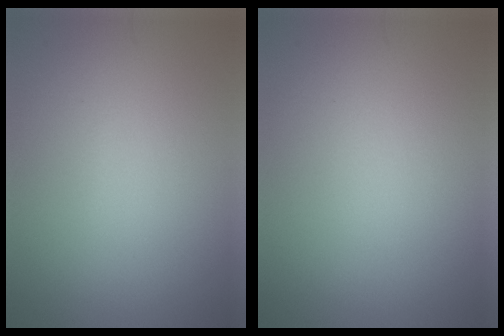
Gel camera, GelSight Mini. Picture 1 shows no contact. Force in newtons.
{"total": 0.0}